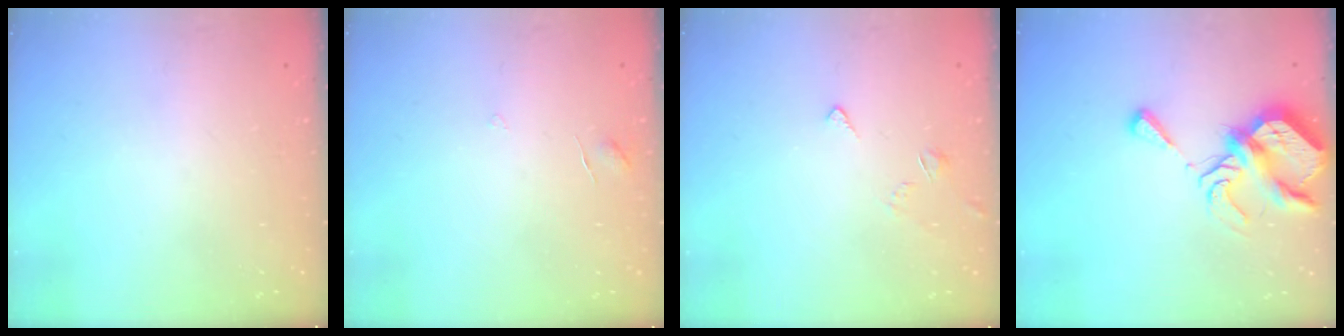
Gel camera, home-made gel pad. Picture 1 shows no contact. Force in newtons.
{"total": 2.9, "press": 2.9, "slide": 0.2}
{"total": 2.9, "press": 2.8, "slide": 0.6}
{"total": 12.1, "press": 12.1, "slide": 0.9}